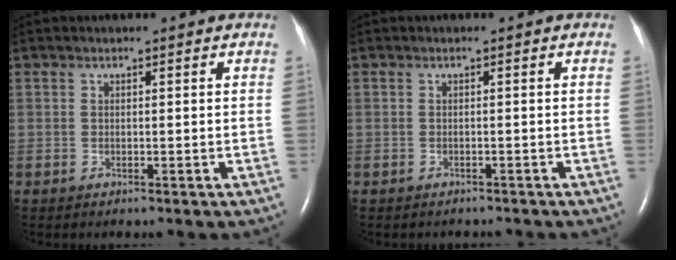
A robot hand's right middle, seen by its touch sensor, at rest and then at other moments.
{"total": 1.8, "force": [-1.6, 0.7, 0.5], "torque": [-0.017, -0.003, -0.016]}